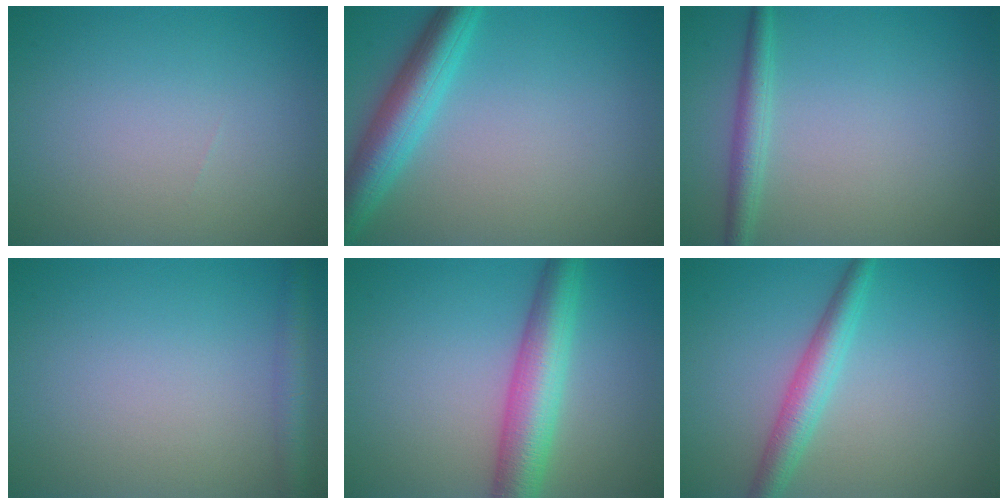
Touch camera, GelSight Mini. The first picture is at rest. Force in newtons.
{"total": 5.2, "press": 5.2, "slide": 0.3}
{"total": 2.2, "press": 2.2, "slide": 0.1}
{"total": 2.1, "press": 2.1, "slide": 0.1}
{"total": 6.0, "press": 6.0, "slide": 0.2}
{"total": 3.3, "press": 3.3, "slide": 0.2}